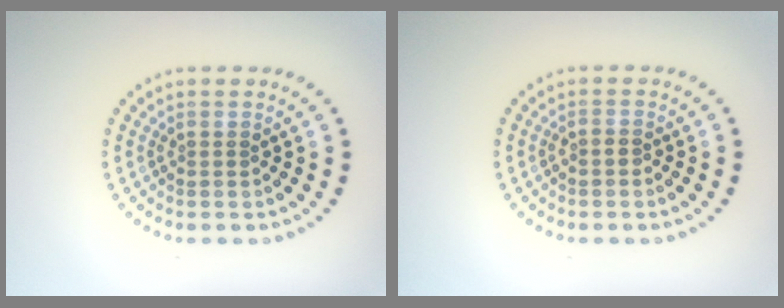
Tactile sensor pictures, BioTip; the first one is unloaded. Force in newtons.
{"total": 0.7, "press": 0.3, "slide": 0.6}